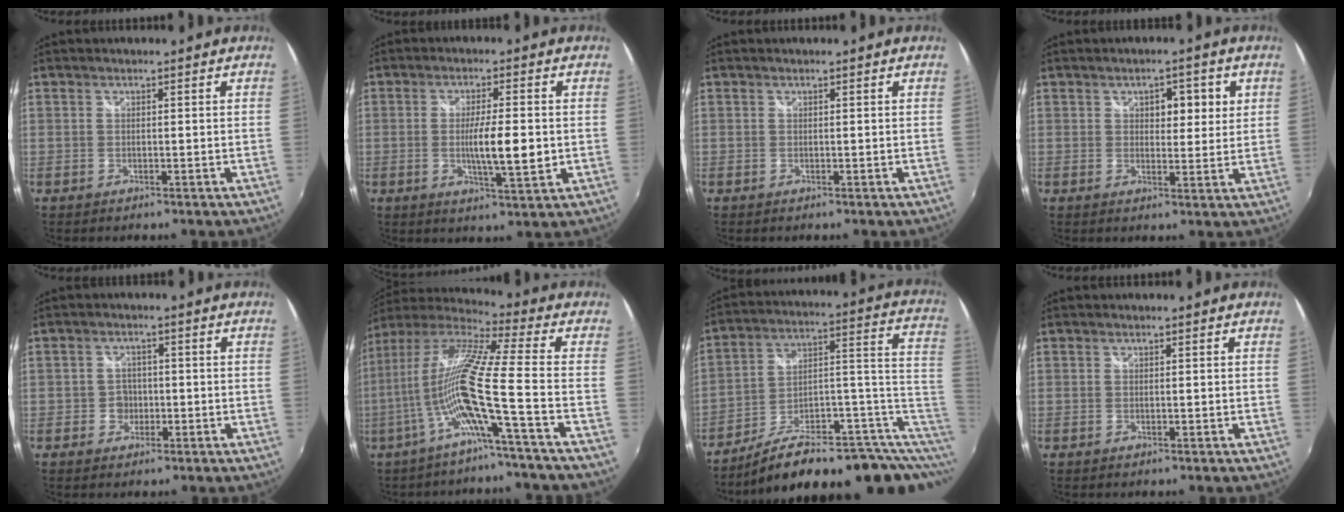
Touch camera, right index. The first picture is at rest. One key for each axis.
{"total": 7.5, "fx": -0.7, "fy": 0.9, "fz": 7.4, "tx": -0.128, "ty": -0.008, "tz": -0.007}
{"total": 0.0}
{"total": 4.7, "fx": 1.8, "fy": 2.5, "fz": 3.5, "tx": -0.047, "ty": 0.011, "tz": 0.028}
{"total": 2.9, "fx": -0.9, "fy": 2.7, "fz": 0.4, "tx": -0.008, "ty": 0.009, "tz": -0.015}
{"total": 13.2, "fx": -4.9, "fy": -2.0, "fz": 12.1, "tx": -0.200, "ty": -0.021, "tz": -0.091}
{"total": 18.9, "fx": -2.2, "fy": 8.0, "fz": 17.0, "tx": -0.242, "ty": 0.021, "tz": -0.029}
{"total": 0.0}